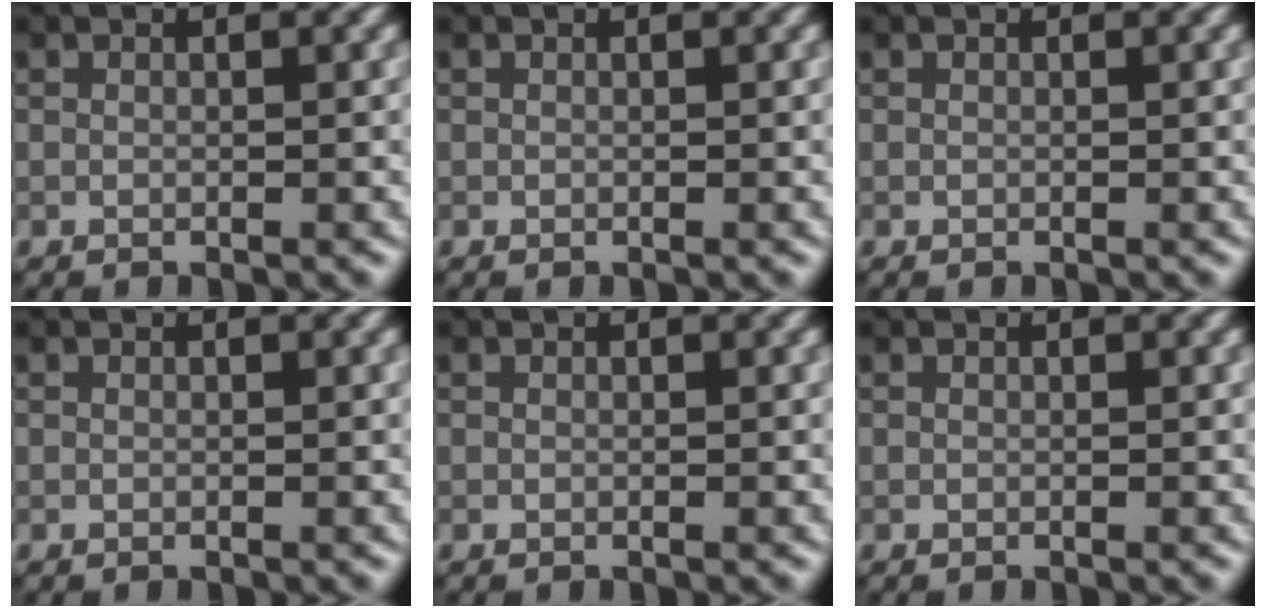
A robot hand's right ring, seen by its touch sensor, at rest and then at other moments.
{"total": 0.0}
{"total": 0.0}
{"total": 0.0}
{"total": 0.0}
{"total": 0.0}